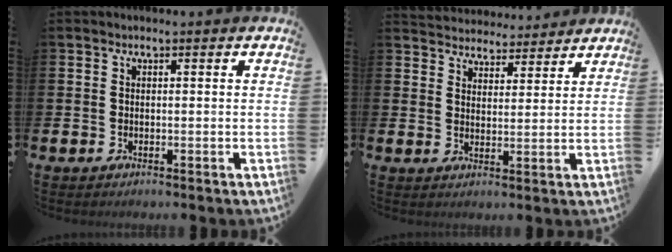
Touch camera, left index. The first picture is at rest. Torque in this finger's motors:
{"motor_torque": [0.42, -0.50, -0.01, 0.05]}